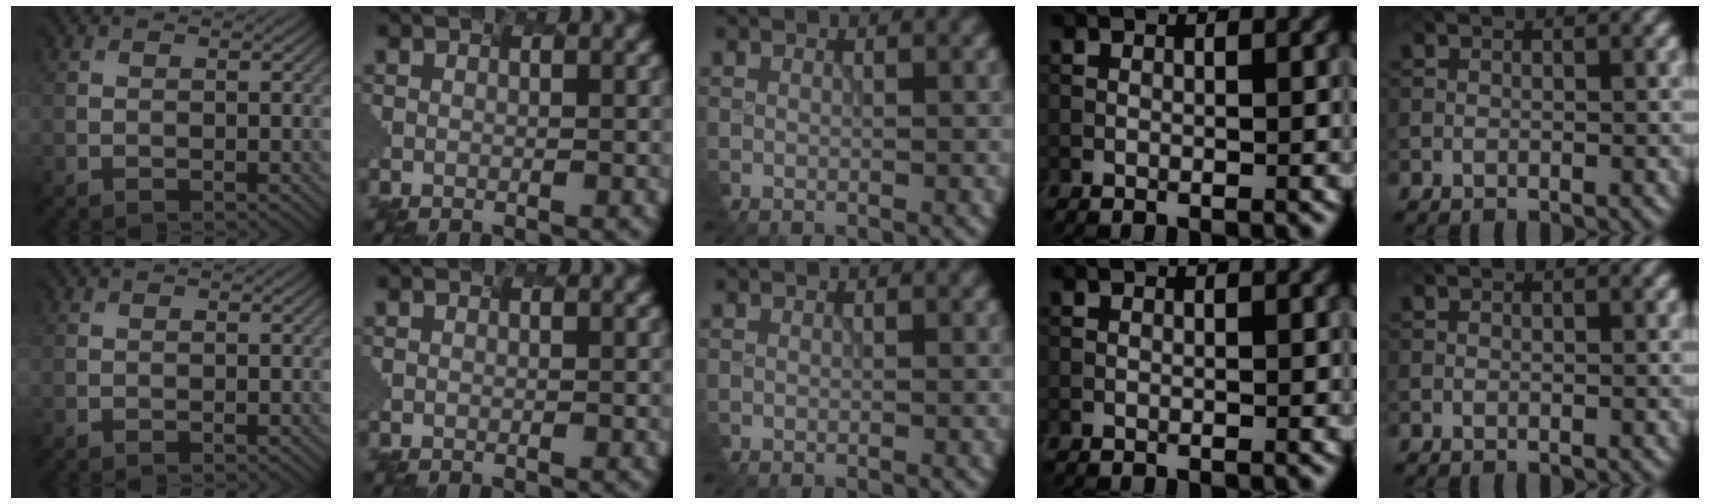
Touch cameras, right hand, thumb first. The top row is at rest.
{}